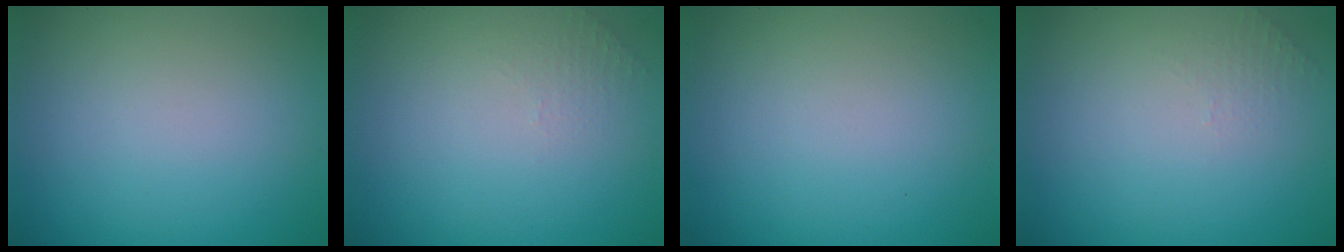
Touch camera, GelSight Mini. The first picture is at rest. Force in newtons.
{"total": 0.5, "press": 0.4, "slide": 0.4}
{"total": 0.0}
{"total": 0.5, "press": 0.4, "slide": 0.4}